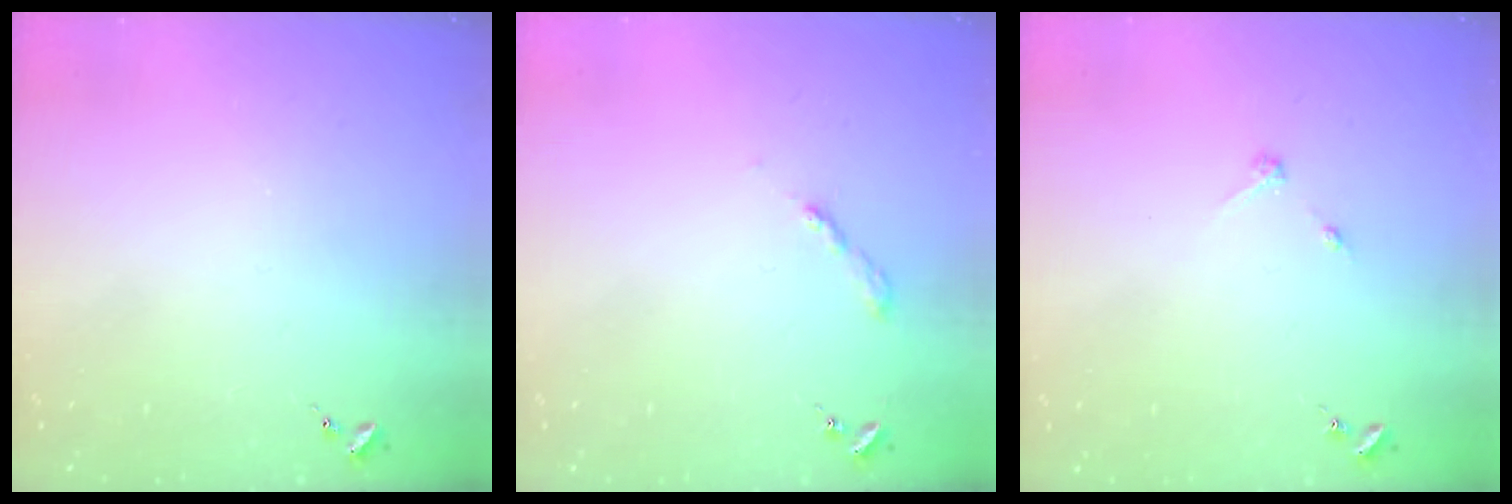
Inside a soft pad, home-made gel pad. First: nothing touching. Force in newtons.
{"total": 2.6, "press": 2.6, "slide": 0.3}
{"total": 2.6, "press": 2.6, "slide": 0.3}